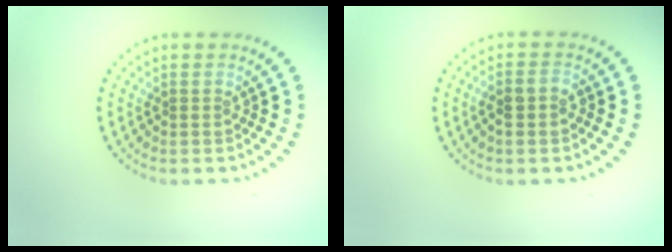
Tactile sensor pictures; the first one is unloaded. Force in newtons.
{"total": 1.4, "press": 1.3, "slide": 0.5}